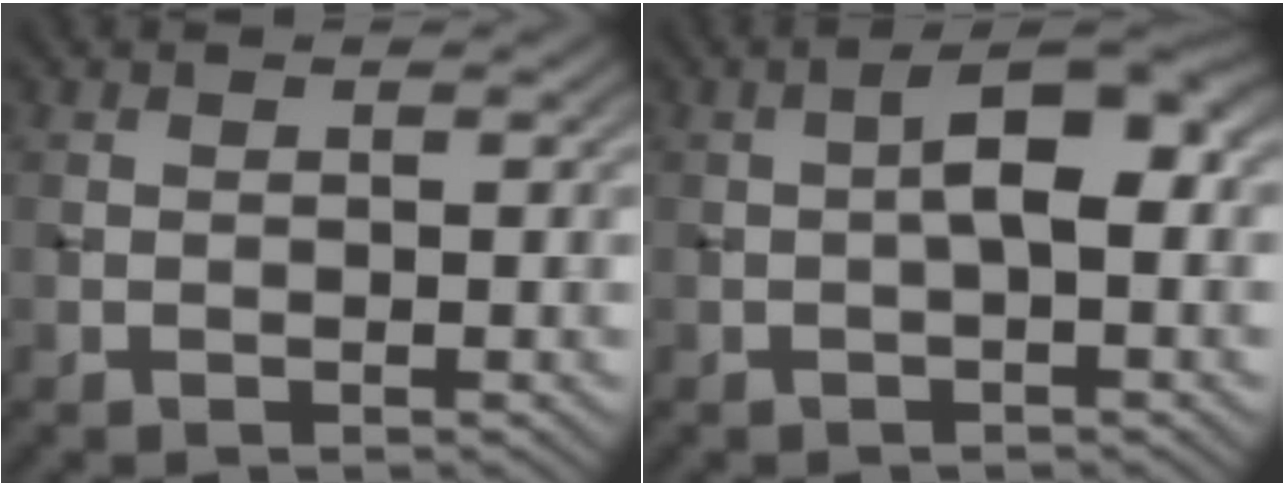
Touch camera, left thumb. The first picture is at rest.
{"total": 4.6, "force": [0.1, 1.4, 4.4], "torque": [-0.076, 0.015, -0.003]}